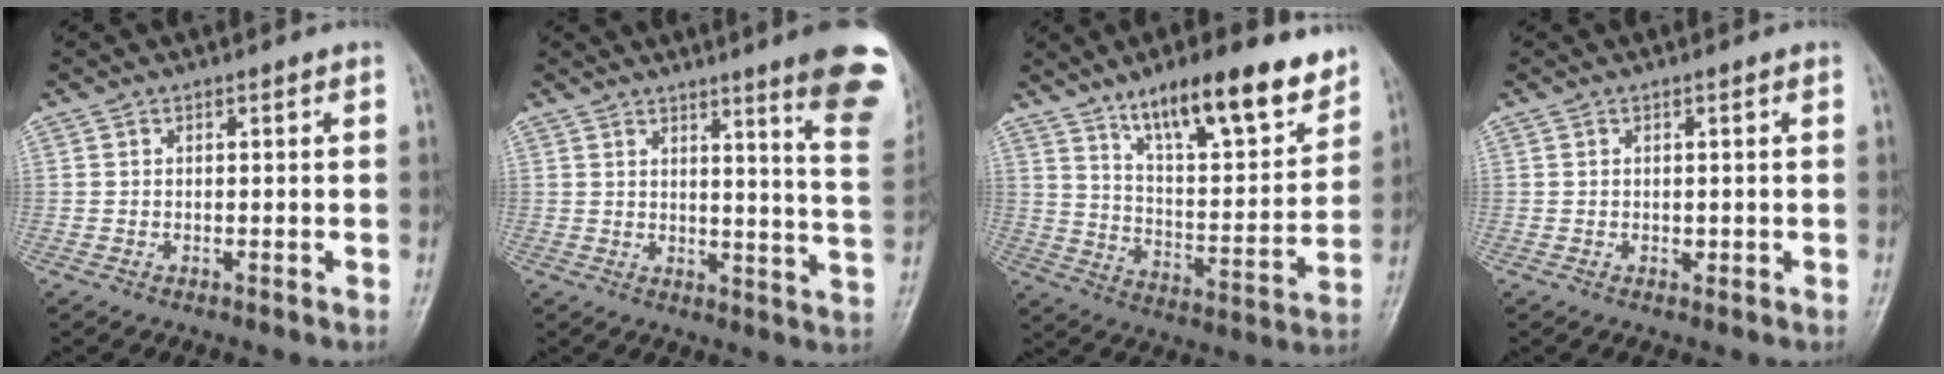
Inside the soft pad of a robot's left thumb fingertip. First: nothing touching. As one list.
[{"total": 15.5, "force": [9.6, 1.0, 12.0], "torque": [-0.127, -0.060, 0.105]}, {"total": 18.7, "force": [12.9, 5.2, 12.6], "torque": [-0.157, -0.065, 0.212]}, {"total": 0.6, "force": [0.1, 0.4, 0.5], "torque": [-0.002, 0.000, 0.004]}]